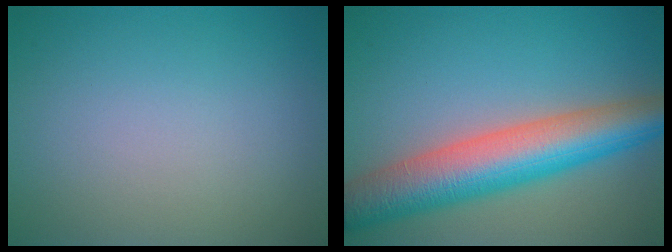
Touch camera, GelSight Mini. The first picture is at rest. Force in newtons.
{"total": 9.1, "press": 9.1, "slide": 0.3}